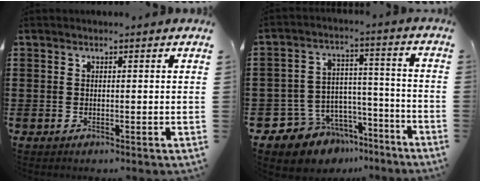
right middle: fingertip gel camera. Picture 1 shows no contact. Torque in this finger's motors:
{"motor_torque": [1.28, -0.86, 0.12, 0.08]}